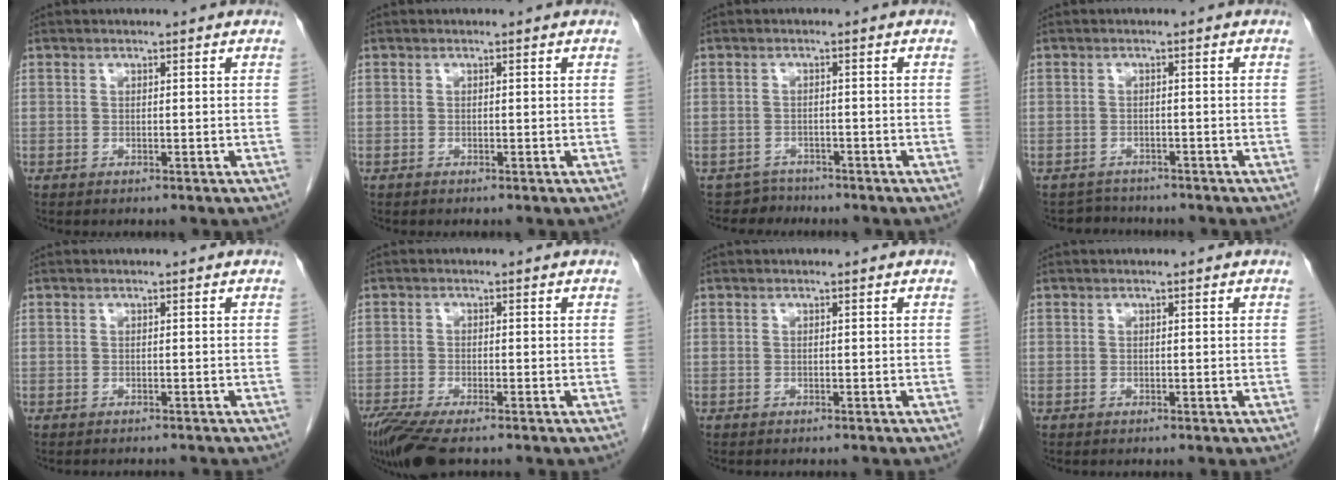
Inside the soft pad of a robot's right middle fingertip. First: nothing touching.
{"total": 0.0}
{"total": 2.3, "force": [-1.8, 0.8, -1.2], "torque": [0.025, 0.000, -0.031]}
{"total": 2.6, "force": [-2.4, 0.8, -0.7], "torque": [0.005, -0.006, -0.038]}
{"total": 2.8, "force": [-2.7, 0.3, 0.7], "torque": [-0.008, -0.005, -0.030]}
{"total": 7.5, "force": [-5.8, 1.3, 4.7], "torque": [-0.084, -0.018, -0.100]}
{"total": 1.0, "force": [-0.9, 0.2, 0.3], "torque": [-0.006, -0.001, -0.010]}
{"total": 0.0}